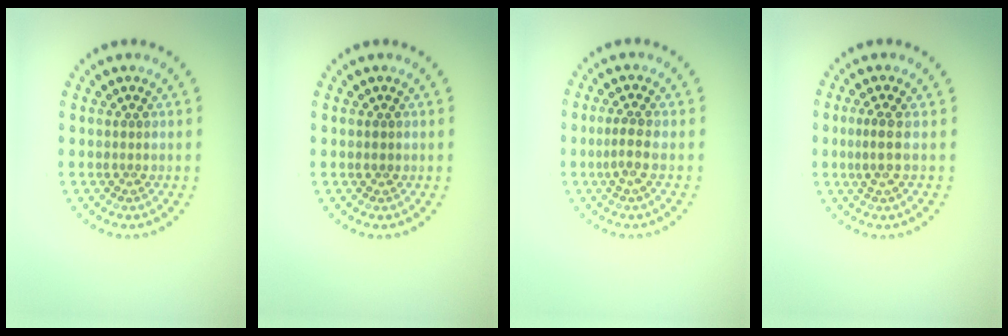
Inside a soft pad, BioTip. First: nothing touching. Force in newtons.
{"total": 0.7, "press": 0.7, "slide": 0.2}
{"total": 1.6, "press": 1.3, "slide": 1.0}
{"total": 2.0, "press": 1.4, "slide": 1.3}